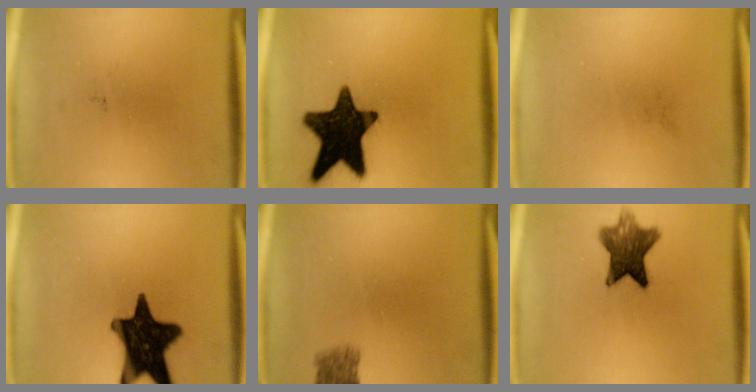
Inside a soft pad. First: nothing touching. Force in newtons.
{"total": 17.4}
{"total": 0.0}
{"total": 16.7}
{"total": 2.9}
{"total": 9.1}